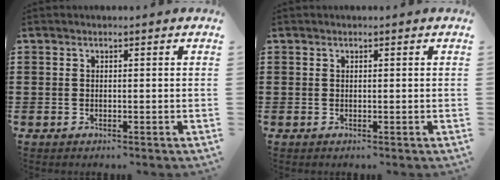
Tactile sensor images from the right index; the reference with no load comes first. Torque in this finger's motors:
{"motor_torque": [-0.05, 0.26, 0.05, 0.01]}